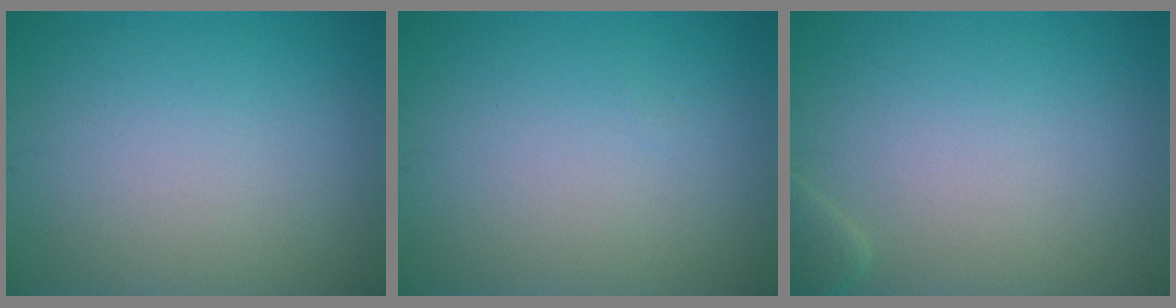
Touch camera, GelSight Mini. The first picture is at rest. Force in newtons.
{"total": 0.0}
{"total": 1.2, "press": 1.2, "slide": 0.2}